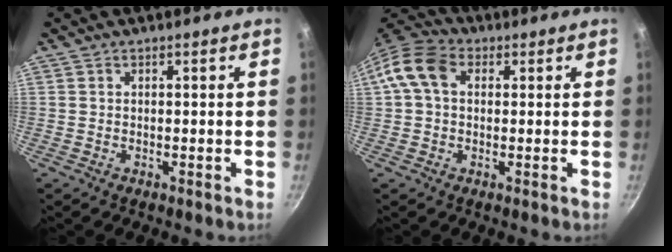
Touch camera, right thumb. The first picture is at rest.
{"total": 9.1, "force": [1.8, 6.5, 6.0], "torque": [-0.102, 0.022, 0.016]}